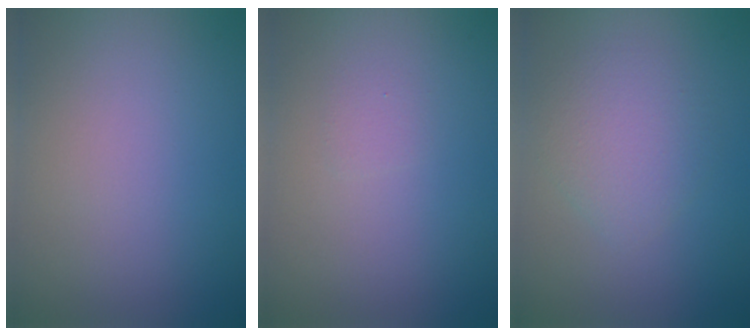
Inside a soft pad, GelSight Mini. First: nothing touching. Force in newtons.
{"total": 0.6, "press": 0.6, "slide": 0.1}
{"total": 3.0, "press": 3.0, "slide": 0.1}